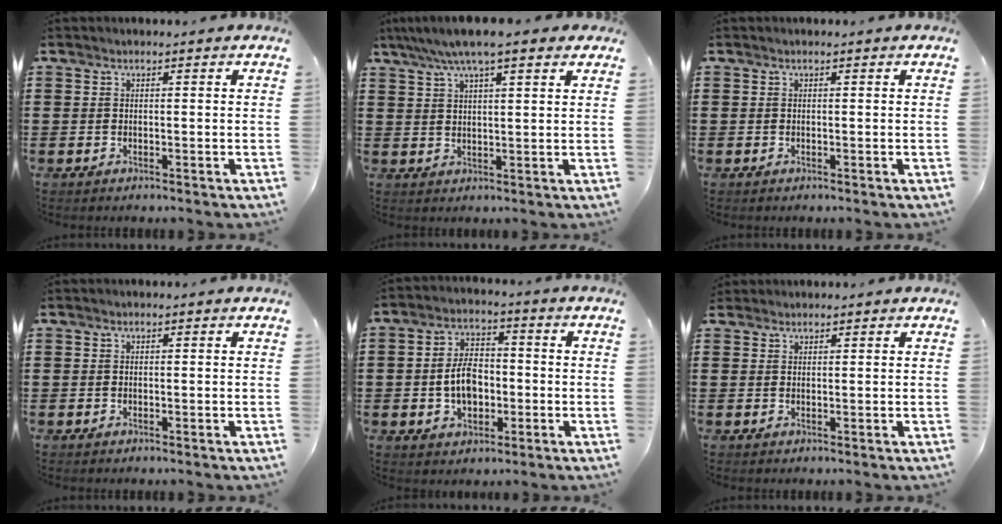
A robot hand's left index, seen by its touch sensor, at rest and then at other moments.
{"total": 6.7, "force": [5.0, 1.1, 4.3], "torque": [-0.096, -0.003, 0.088]}
{"total": 0.0}
{"total": 0.0}
{"total": 6.5, "force": [-1.0, 4.1, 4.9], "torque": [-0.098, 0.005, -0.025]}
{"total": 1.1, "force": [1.0, 0.4, 0.0], "torque": [-0.003, 0.002, 0.020]}